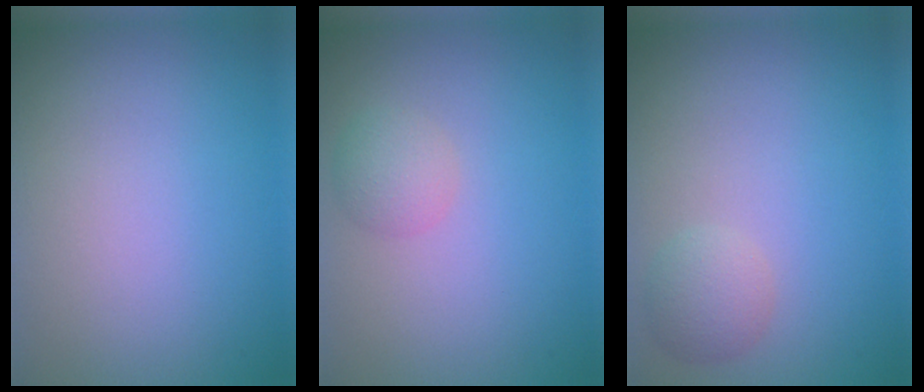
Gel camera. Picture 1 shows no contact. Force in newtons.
{"total": 1.9, "press": 1.9, "slide": 0.1}
{"total": 2.1, "press": 2.1, "slide": 0.1}